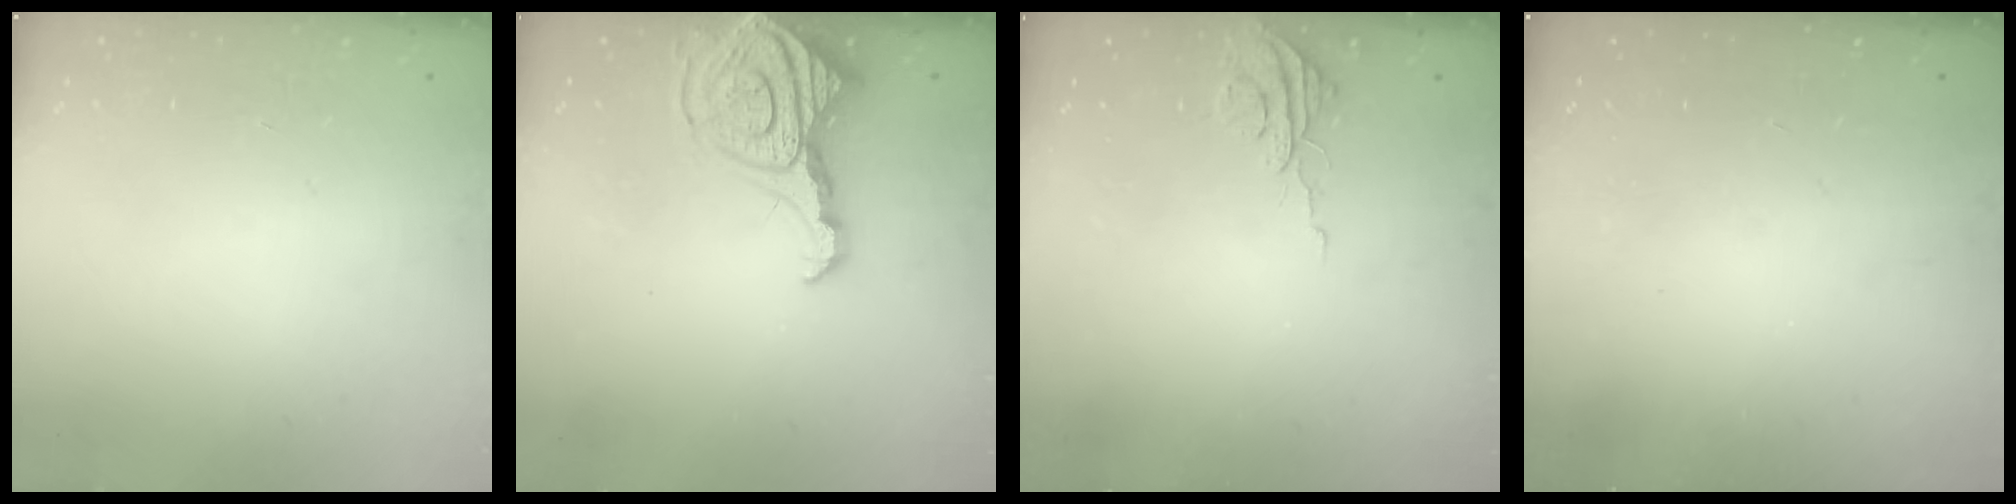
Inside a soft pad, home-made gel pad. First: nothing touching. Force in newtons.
{"total": 15.0, "press": 14.9, "slide": 1.7}
{"total": 5.7, "press": 5.7, "slide": 0.5}
{"total": 0.0}